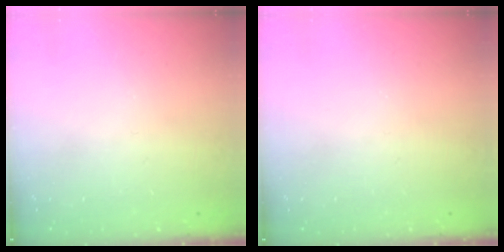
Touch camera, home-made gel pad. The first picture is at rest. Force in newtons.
{"total": 0.0}